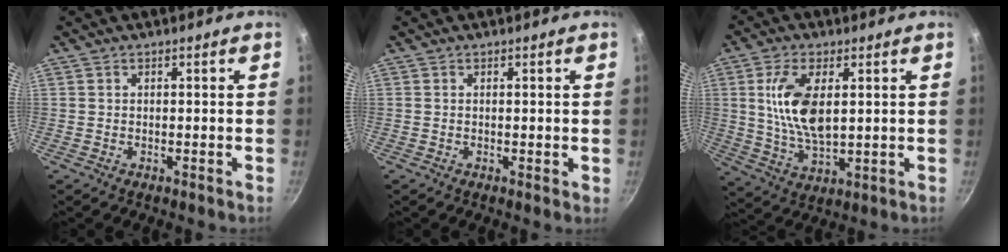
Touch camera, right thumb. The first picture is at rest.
{"total": 0.8, "force": [0.1, 0.1, 0.8], "torque": [-0.010, -0.003, 0.001]}
{"total": 11.8, "force": [2.5, 5.7, 10.1], "torque": [-0.187, -0.011, 0.053]}